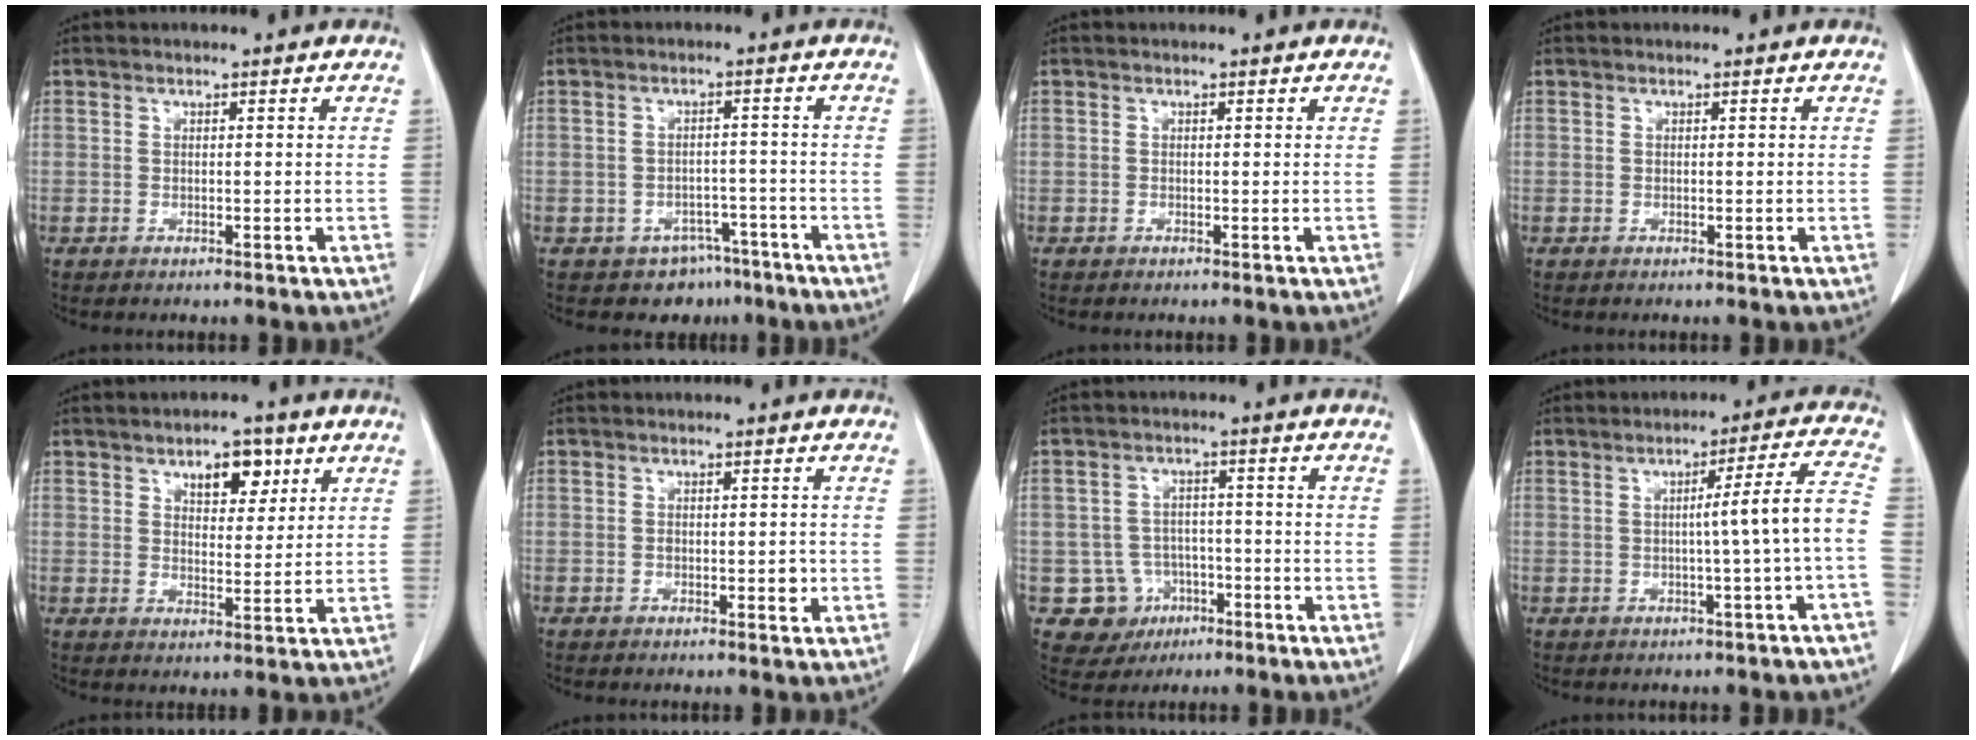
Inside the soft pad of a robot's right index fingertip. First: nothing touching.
{"total": 6.1, "force": [-4.4, 4.2, 0.7], "torque": [0.007, 0.015, -0.056]}
{"total": 0.0}
{"total": 0.0}
{"total": 5.8, "force": [3.2, 2.9, 3.9], "torque": [-0.055, 0.003, 0.049]}
{"total": 1.7, "force": [-0.4, 0.9, 1.3], "torque": [-0.016, 0.003, -0.001]}
{"total": 7.0, "force": [-2.5, 6.5, 0.8], "torque": [-0.012, 0.011, -0.030]}
{"total": 7.3, "force": [-1.2, -1.5, 7.0], "torque": [-0.096, 0.014, -0.016]}